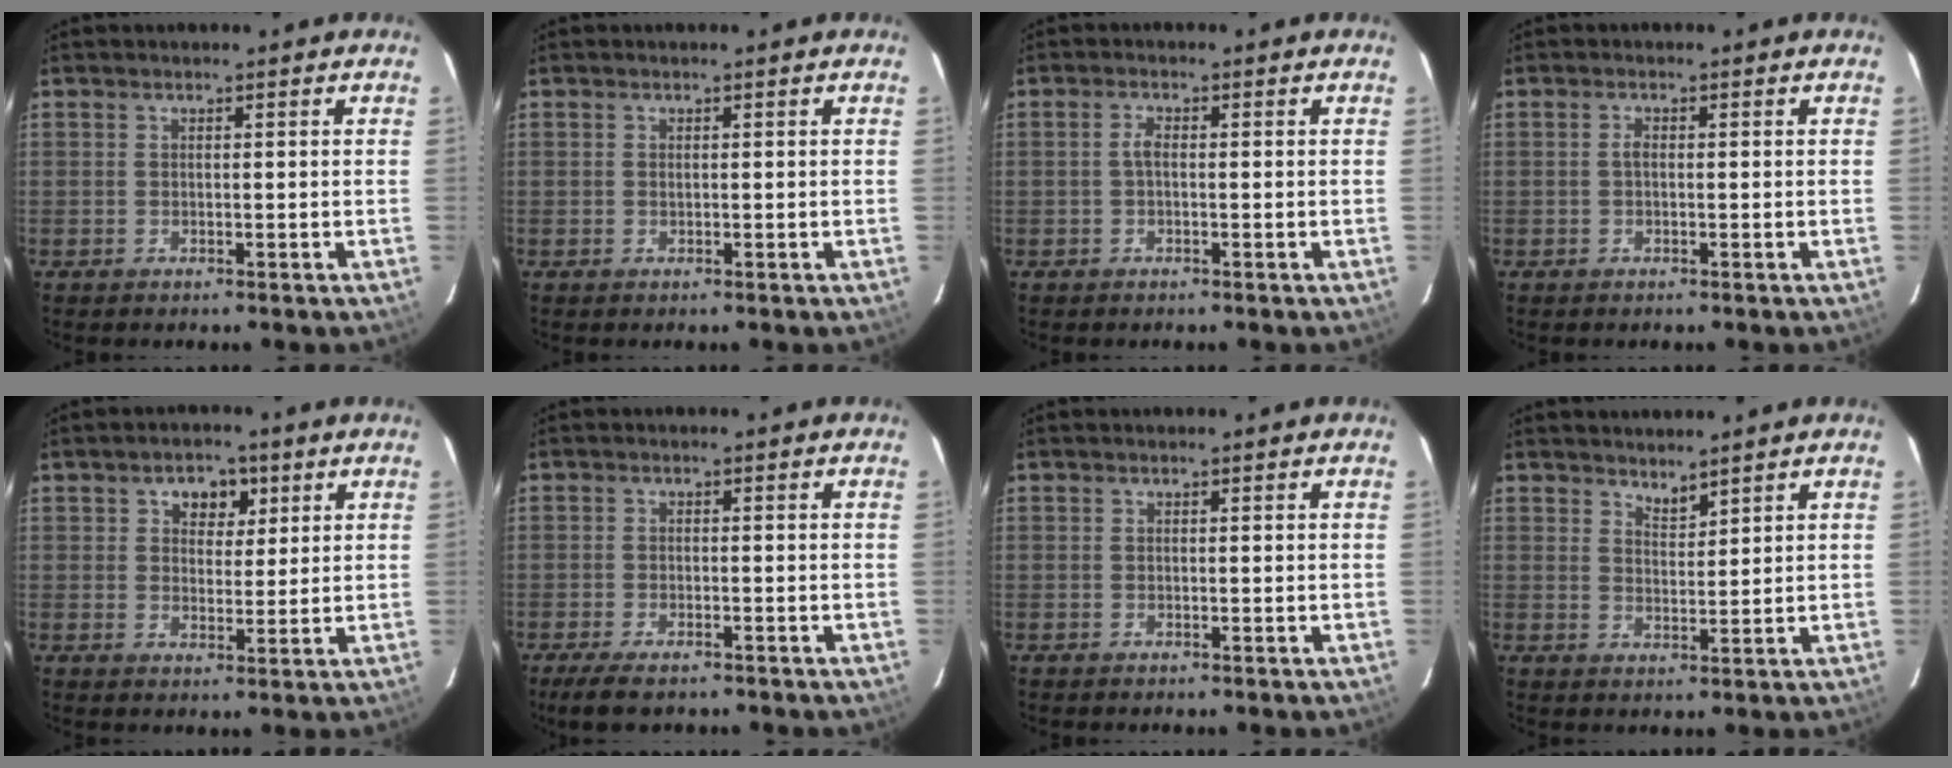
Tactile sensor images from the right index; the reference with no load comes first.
{"total": 0.0}
{"total": 1.6, "force": [-0.2, 0.7, 1.4], "torque": [-0.029, 0.006, -0.005]}
{"total": 1.0, "force": [-0.1, 0.5, 0.8], "torque": [-0.016, 0.005, -0.003]}
{"total": 5.2, "force": [2.3, 4.0, 2.5], "torque": [-0.033, 0.007, 0.036]}
{"total": 5.8, "force": [-4.4, 1.9, 3.3], "torque": [-0.084, -0.023, -0.077]}
{"total": 0.0}
{"total": 2.7, "force": [2.5, 0.5, 0.8], "torque": [-0.010, -0.001, 0.044]}